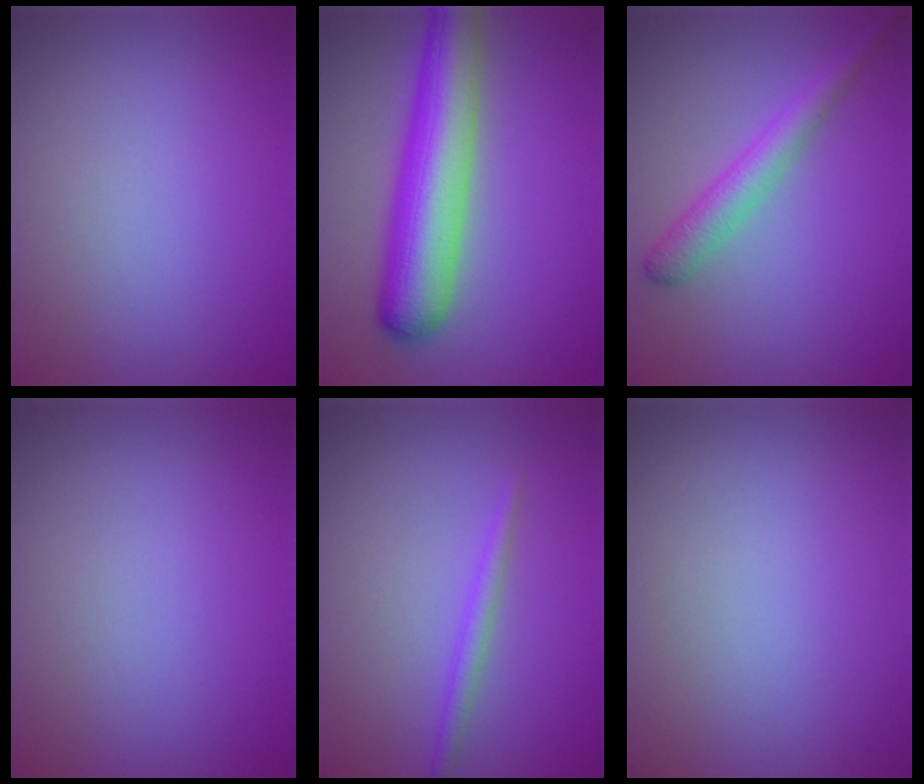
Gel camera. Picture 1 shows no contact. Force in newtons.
{"total": 8.9, "press": 8.9, "slide": 0.4}
{"total": 3.5, "press": 3.5, "slide": 0.0}
{"total": 0.0}
{"total": 1.6, "press": 1.6, "slide": 0.1}
{"total": 0.0}